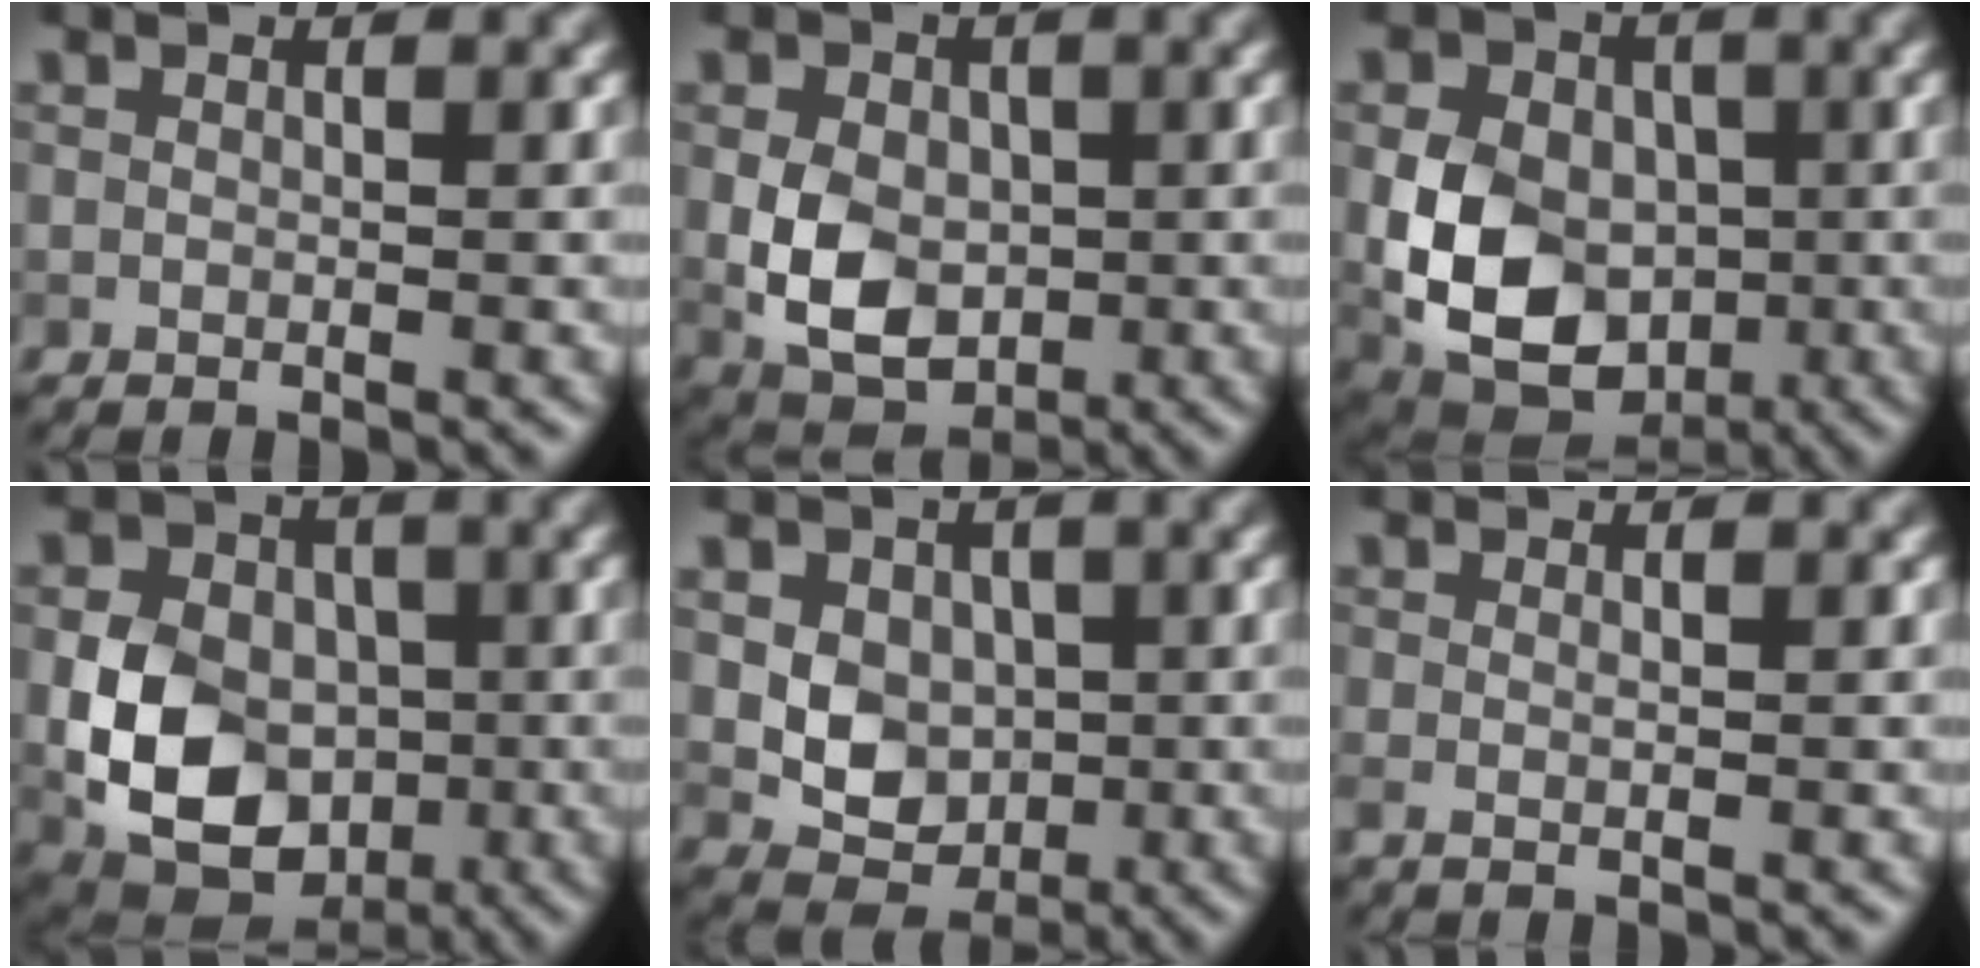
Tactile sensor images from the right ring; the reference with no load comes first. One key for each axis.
{"total": 6.0, "fx": -0.4, "fy": 4.4, "fz": 4.1, "tx": -0.078, "ty": -0.005, "tz": -0.011}
{"total": 10.4, "fx": -1.0, "fy": 7.9, "fz": 6.6, "tx": -0.108, "ty": -0.008, "tz": -0.025}
{"total": 9.4, "fx": -1.3, "fy": 7.2, "fz": 5.8, "tx": -0.107, "ty": -0.007, "tz": -0.033}
{"total": 4.7, "fx": 0.3, "fy": 3.9, "fz": 2.6, "tx": -0.038, "ty": -0.003, "tz": 0.004}
{"total": 1.1, "fx": 0.0, "fy": 0.3, "fz": 1.0, "tx": -0.014, "ty": -0.002, "tz": -0.003}